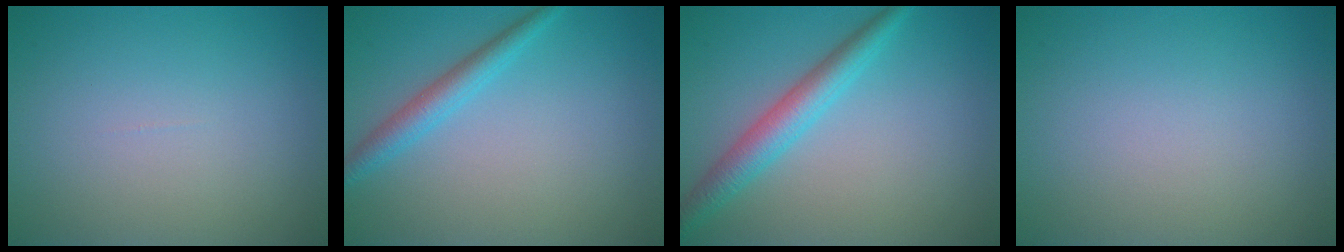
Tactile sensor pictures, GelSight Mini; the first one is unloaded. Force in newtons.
{"total": 2.5, "press": 2.5, "slide": 0.0}
{"total": 3.7, "press": 3.7, "slide": 0.1}
{"total": 0.0}